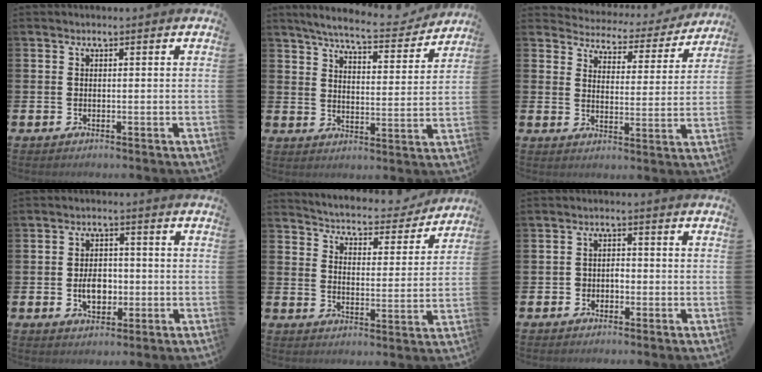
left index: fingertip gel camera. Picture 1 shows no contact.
{"total": 7.0, "force": [6.6, 0.7, 2.4], "torque": [-0.056, -0.043, 0.109]}
{"total": 3.7, "force": [3.5, 1.2, 0.0], "torque": [-0.018, -0.040, 0.052]}
{"total": 4.6, "force": [-0.8, 3.2, 3.2], "torque": [-0.037, -0.003, -0.023]}
{"total": 5.0, "force": [4.9, 0.9, 0.4], "torque": [-0.027, -0.046, 0.079]}
{"total": 1.9, "force": [-0.9, 1.5, 0.7], "torque": [-0.012, 0.004, -0.021]}